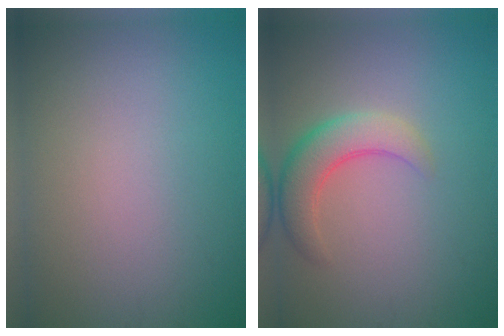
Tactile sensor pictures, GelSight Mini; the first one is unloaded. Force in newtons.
{"total": 4.1, "press": 4.1, "slide": 0.3}